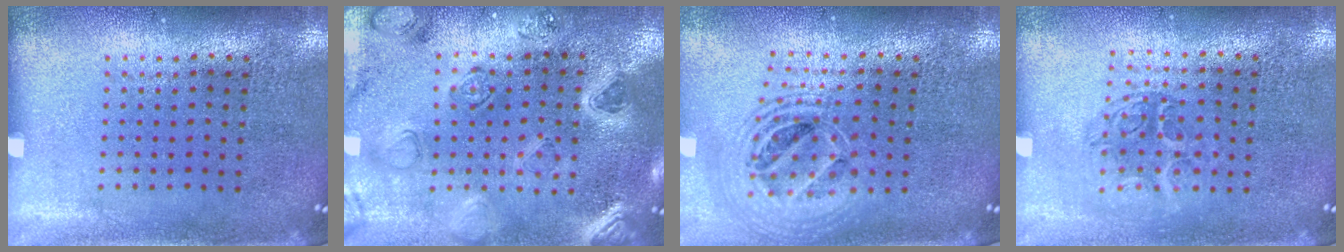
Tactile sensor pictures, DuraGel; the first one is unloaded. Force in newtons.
{"total": 2.2, "press": 2.2, "slide": 0.3}
{"total": 2.1, "press": 1.7, "slide": 1.3}
{"total": 1.3, "press": 1.1, "slide": 0.7}